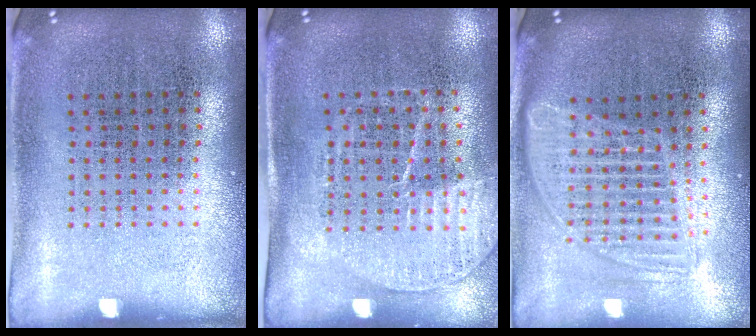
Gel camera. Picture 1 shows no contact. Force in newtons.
{"total": 1.6, "press": 1.4, "slide": 0.8}
{"total": 1.7, "press": 1.4, "slide": 1.0}